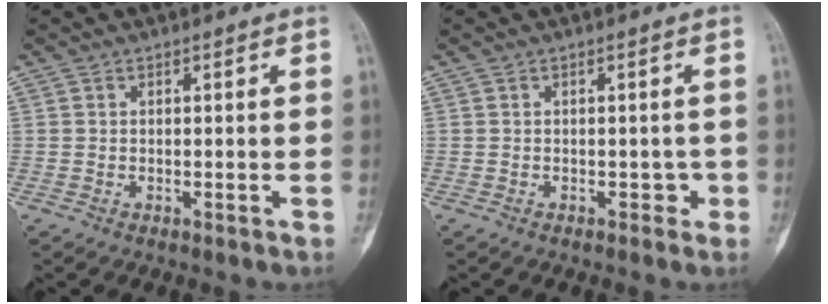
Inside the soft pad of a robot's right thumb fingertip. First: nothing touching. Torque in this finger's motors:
{"motor_torque": [0.67, -0.72, 0.22, -0.15, -0.05]}